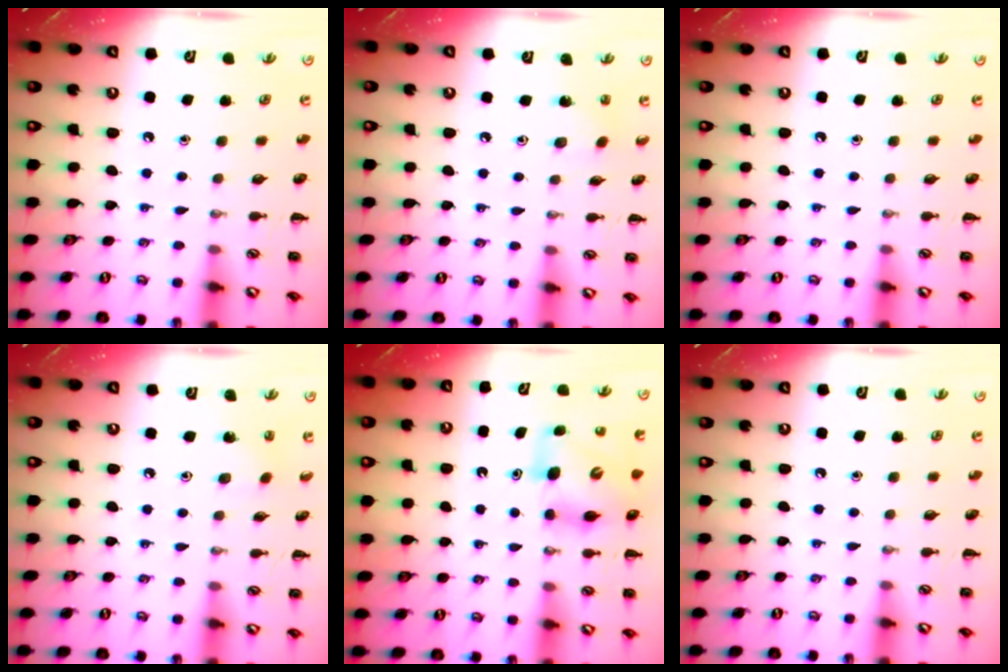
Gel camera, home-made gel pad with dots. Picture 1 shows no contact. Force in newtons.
{"total": 1.5, "press": 1.5, "slide": 0.5}
{"total": 0.0}
{"total": 1.8, "press": 1.7, "slide": 0.7}
{"total": 6.8, "press": 6.8, "slide": 0.7}
{"total": 0.0}